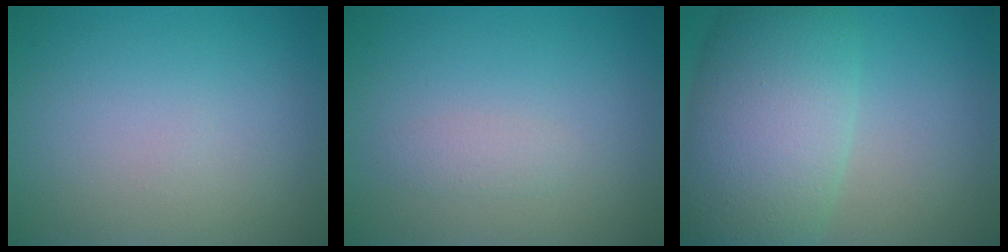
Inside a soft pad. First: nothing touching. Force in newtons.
{"total": 1.1, "press": 1.1, "slide": 0.1}
{"total": 9.6, "press": 9.6, "slide": 0.3}